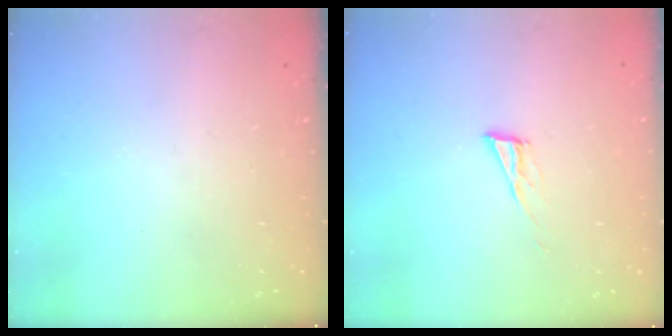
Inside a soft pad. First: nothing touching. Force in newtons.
{"total": 7.0, "press": 6.9, "slide": 0.9}